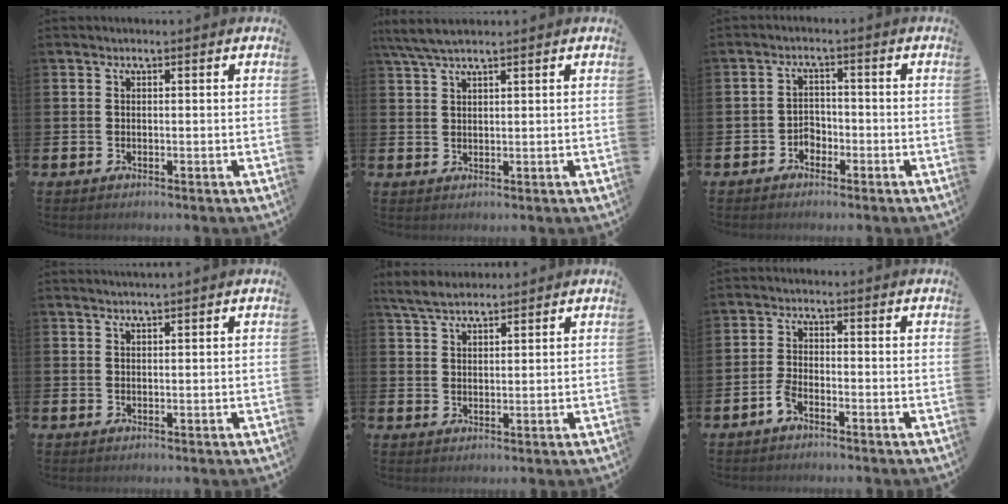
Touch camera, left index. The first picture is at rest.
{"total": 3.8, "force": [3.1, 0.5, 2.1], "torque": [-0.053, -0.002, 0.059]}
{"total": 2.3, "force": [-1.7, 1.5, 0.4], "torque": [-0.019, 0.007, -0.038]}
{"total": 1.0, "force": [0.9, -0.3, 0.1], "torque": [-0.005, 0.001, 0.020]}
{"total": 4.3, "force": [4.0, 0.9, 1.3], "torque": [-0.041, -0.009, 0.076]}
{"total": 2.5, "force": [-1.8, 0.8, 1.6], "torque": [-0.035, 0.008, -0.033]}